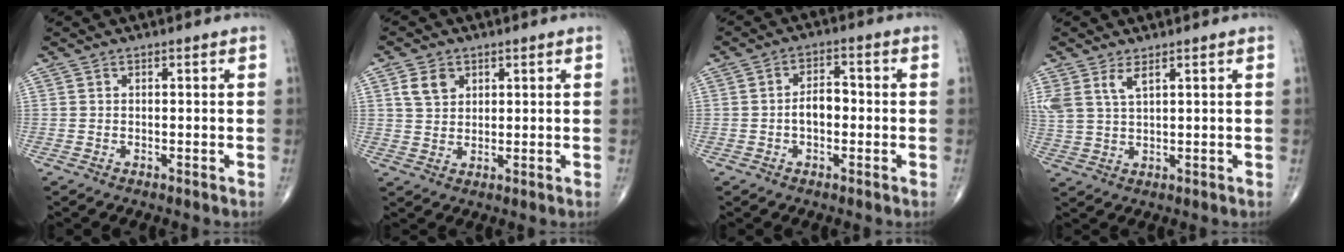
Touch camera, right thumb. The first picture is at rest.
{"total": 4.6, "force": [2.0, 3.4, 2.3], "torque": [-0.030, -0.005, 0.041]}
{"total": 5.8, "force": [-0.9, 3.2, 4.8], "torque": [-0.077, 0.024, -0.022]}
{"total": 5.1, "force": [2.9, 1.9, 3.8], "torque": [-0.089, -0.006, 0.066]}